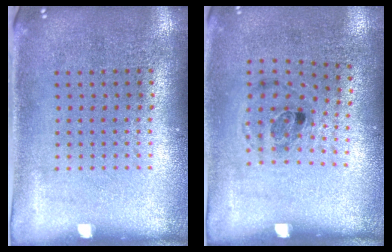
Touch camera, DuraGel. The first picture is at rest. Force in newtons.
{"total": 1.2, "press": 0.8, "slide": 0.9}